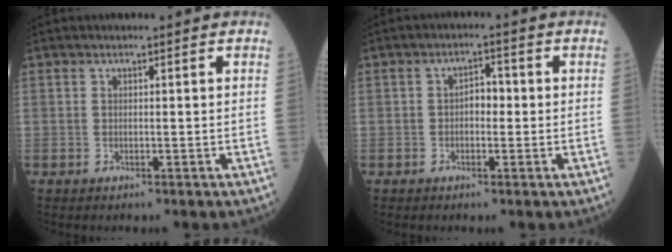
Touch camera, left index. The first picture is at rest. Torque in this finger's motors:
{"motor_torque": [0.08, 0.00, 0.03, 0.01]}